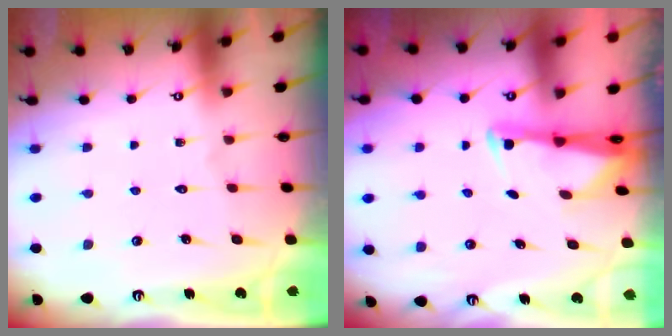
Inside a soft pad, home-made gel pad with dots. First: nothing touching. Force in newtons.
{"total": 2.7, "press": 2.7, "slide": 0.5}